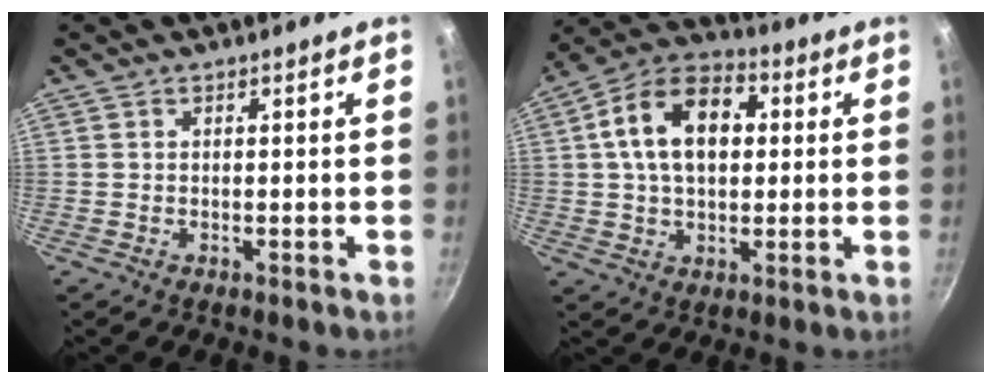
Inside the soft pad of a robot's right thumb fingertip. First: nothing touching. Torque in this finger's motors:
{"motor_torque": [0.51, 3.17, 1.52, 0.18, 0.16]}